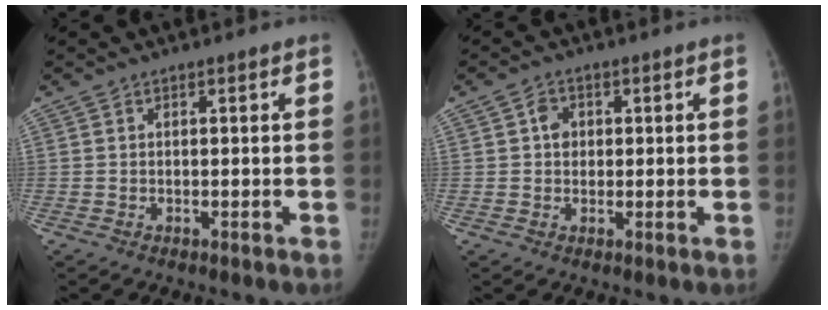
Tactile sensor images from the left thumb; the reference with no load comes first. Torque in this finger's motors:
{"motor_torque": [0.55, 0.48, 0.41, -0.05, 0.09]}